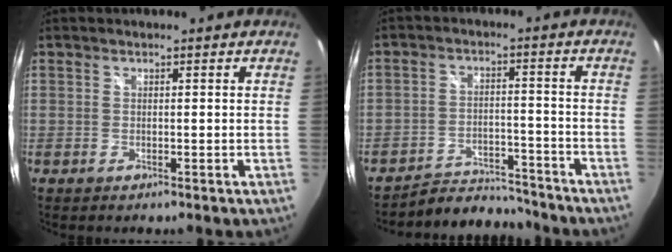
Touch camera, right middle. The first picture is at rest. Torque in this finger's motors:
{"motor_torque": [-0.74, -1.07, -0.94, -0.21]}